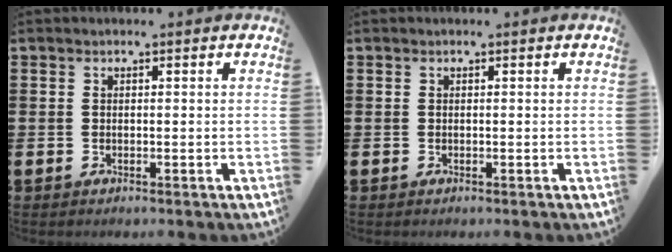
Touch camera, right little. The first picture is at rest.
{"total": 0.0}